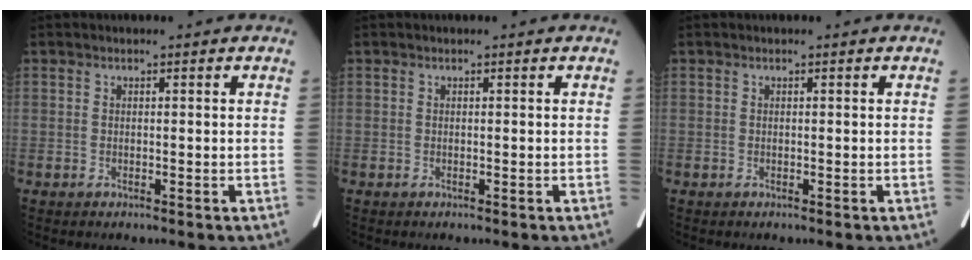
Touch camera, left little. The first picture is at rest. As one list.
[{"total": 0.0}, {"total": 0.0}]